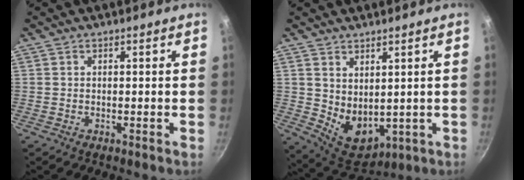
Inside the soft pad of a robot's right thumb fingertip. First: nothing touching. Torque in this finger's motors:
{"motor_torque": [-0.45, 0.43, 0.66, 0.58, 0.21]}